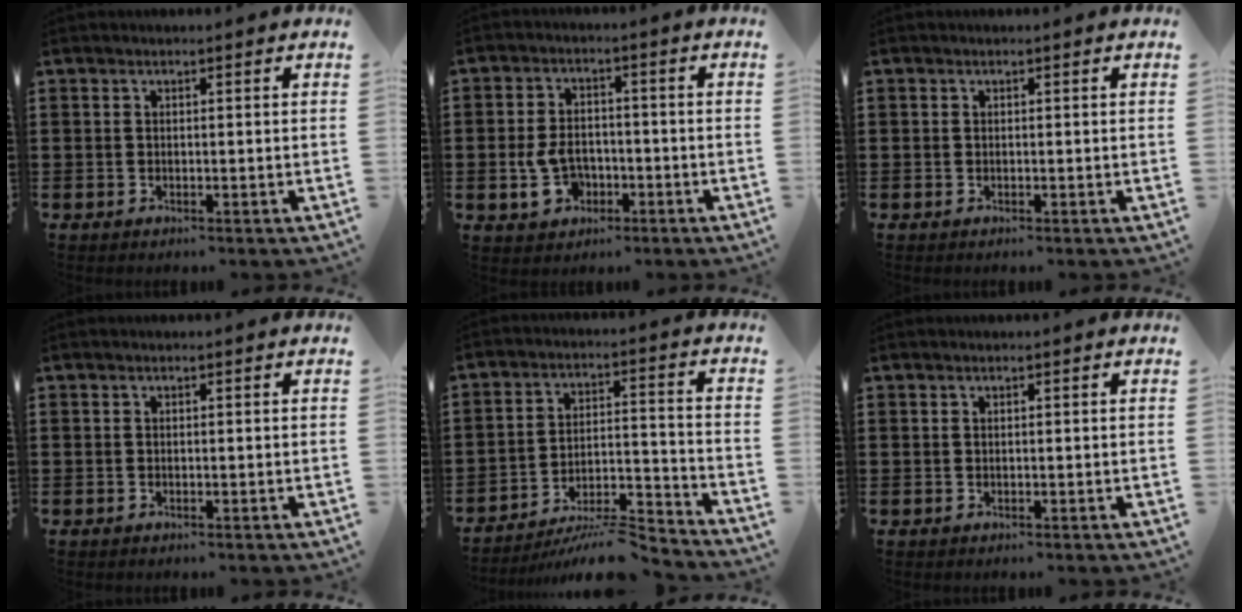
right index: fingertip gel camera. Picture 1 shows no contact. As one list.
[{"total": 5.4, "force": [-1.5, 3.9, 3.5], "torque": [-0.081, 0.004, -0.030]}, {"total": 0.0}, {"total": 0.0}, {"total": 7.2, "force": [-6.6, 0.9, 2.8], "torque": [-0.036, 0.011, -0.126]}, {"total": 0.0}]